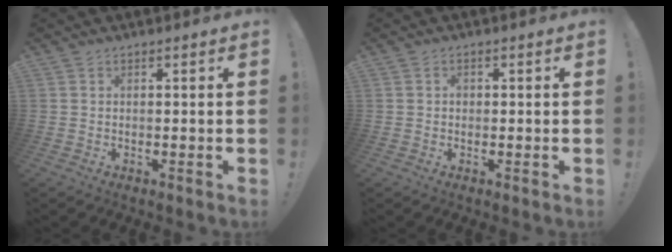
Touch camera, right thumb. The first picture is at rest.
{"total": 1.0, "force": [-0.3, 0.9, 0.4], "torque": [-0.013, 0.005, -0.005]}